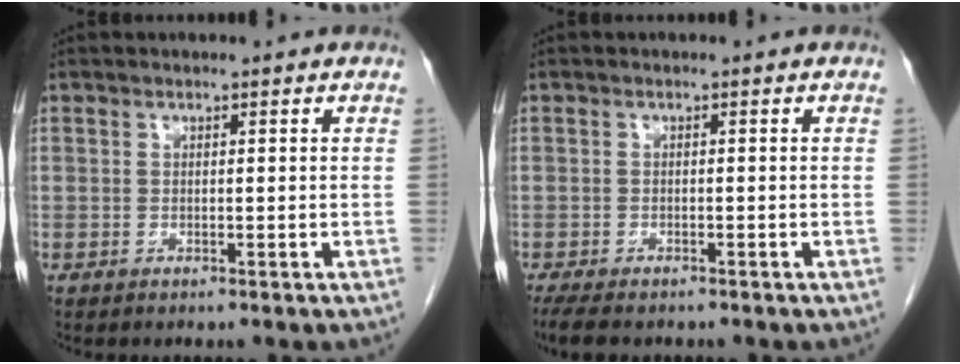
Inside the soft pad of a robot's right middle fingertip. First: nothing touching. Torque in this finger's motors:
{"motor_torque": [0.38, -0.23, 0.03, 0.03]}